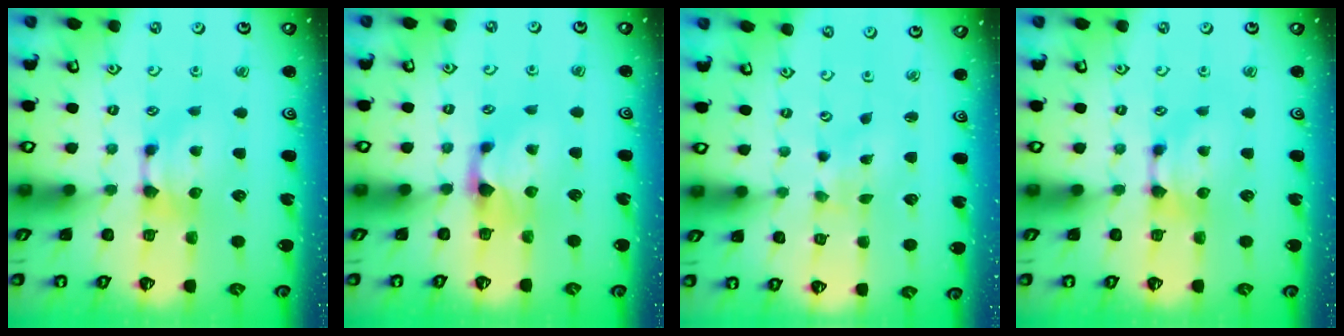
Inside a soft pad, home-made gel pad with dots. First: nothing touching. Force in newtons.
{"total": 1.2, "press": 0.4, "slide": 1.2}
{"total": 5.4, "press": 5.4, "slide": 0.7}
{"total": 0.0}